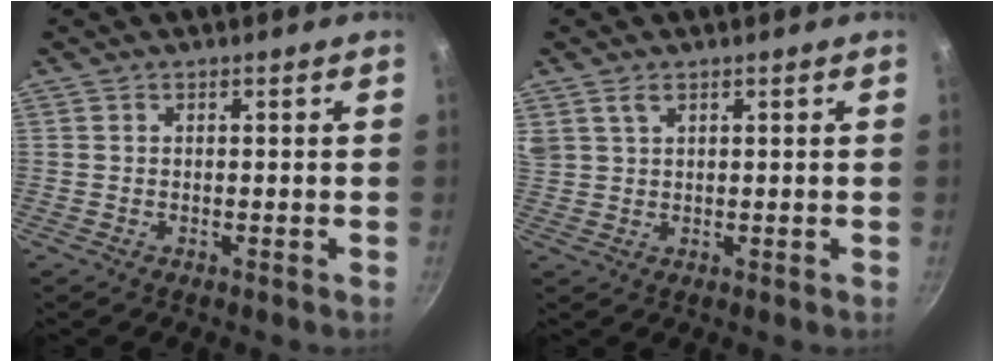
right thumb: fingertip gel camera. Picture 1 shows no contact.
{"total": 3.4, "force": [2.1, 1.8, 2.0], "torque": [-0.039, 0.003, 0.050]}